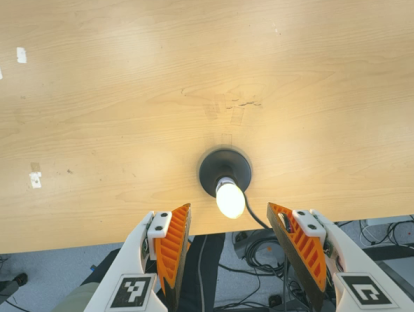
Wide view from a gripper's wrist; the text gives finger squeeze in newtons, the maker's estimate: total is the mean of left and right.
{"total": 0.0}